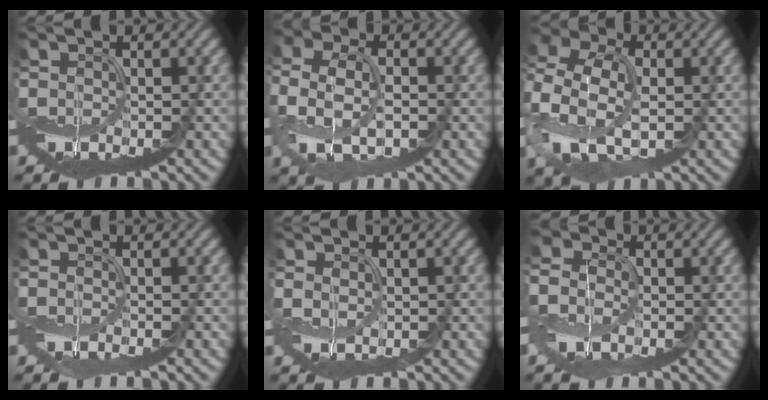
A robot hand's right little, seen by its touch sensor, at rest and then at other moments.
{"total": 6.6, "force": [-1.1, 4.5, 4.6], "torque": [-0.124, -0.001, -0.026]}
{"total": 9.5, "force": [-0.7, 6.9, 6.5], "torque": [-0.173, -0.003, -0.022]}
{"total": 0.8, "force": [-0.7, -0.2, 0.3], "torque": [-0.009, 0.000, -0.017]}
{"total": 0.8, "force": [0.4, 0.6, 0.3], "torque": [-0.013, 0.003, 0.012]}
{"total": 4.7, "force": [-0.6, 3.7, 2.9], "torque": [-0.087, 0.005, -0.012]}